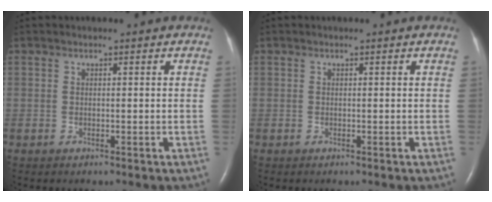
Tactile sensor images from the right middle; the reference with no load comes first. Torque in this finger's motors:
{"motor_torque": [-0.06, 0.12, 0.00, 0.00]}